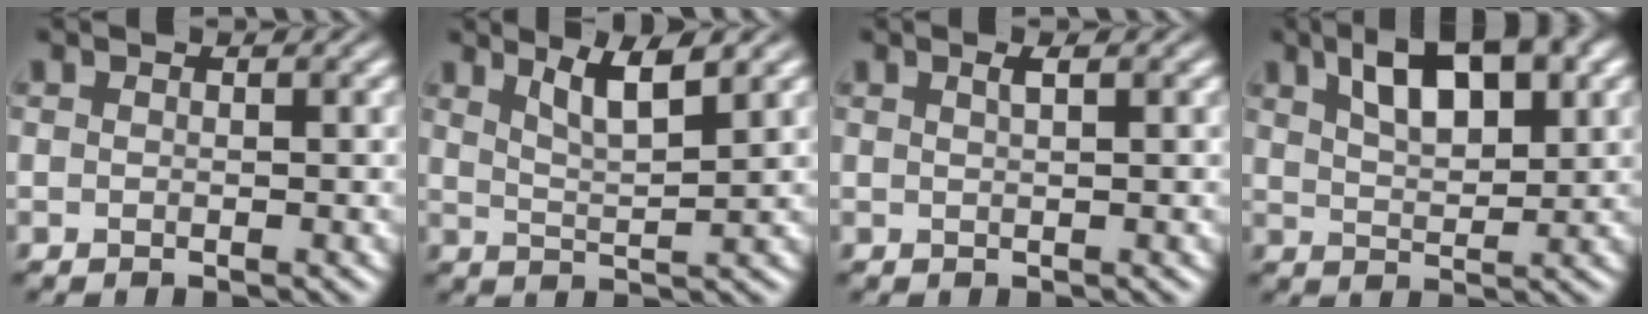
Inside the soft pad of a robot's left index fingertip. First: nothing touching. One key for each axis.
{"total": 3.8, "fx": 2.5, "fy": 0.7, "fz": 2.8, "tx": -0.040, "ty": 0.000, "tz": 0.044}
{"total": 1.1, "fx": 0.5, "fy": 0.3, "fz": 0.9, "tx": -0.011, "ty": 0.003, "tz": 0.007}
{"total": 6.9, "fx": 3.6, "fy": 2.8, "fz": 5.2, "tx": -0.085, "ty": 0.011, "tz": 0.059}